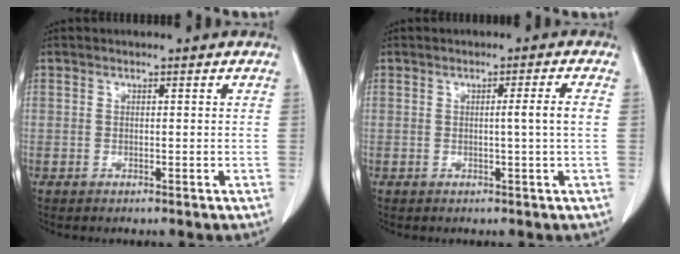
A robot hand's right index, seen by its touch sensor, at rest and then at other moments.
{"total": 2.6, "force": [0.0, -0.8, 2.5], "torque": [-0.039, -0.002, 0.000]}